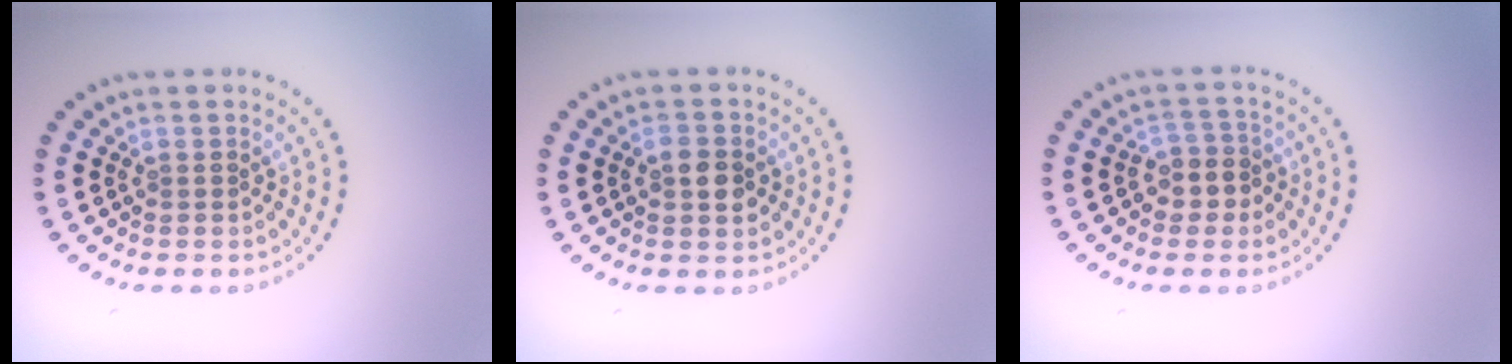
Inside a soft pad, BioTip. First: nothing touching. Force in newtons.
{"total": 2.6, "press": 2.6, "slide": 0.1}
{"total": 2.3, "press": 2.1, "slide": 1.1}